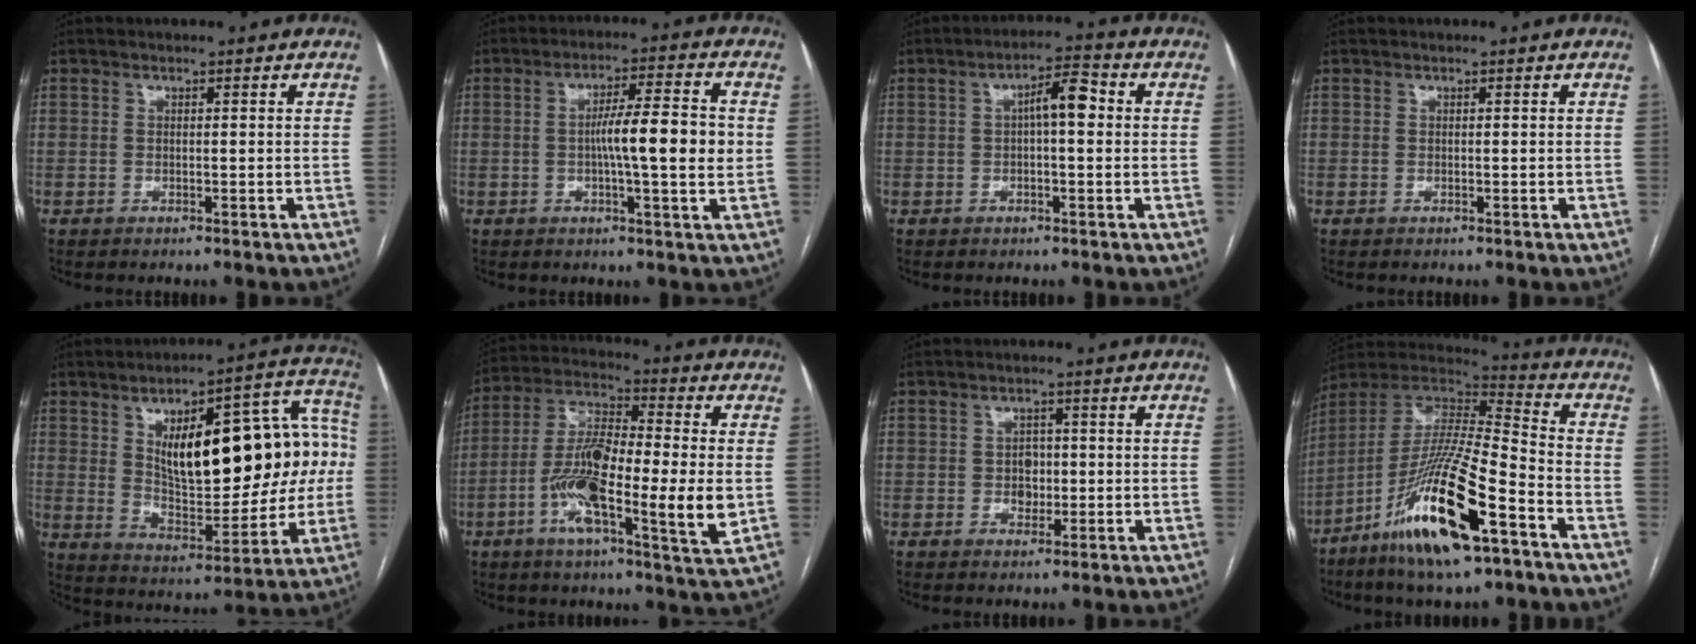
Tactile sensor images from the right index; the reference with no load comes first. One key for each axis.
{"total": 9.4, "fx": -0.1, "fy": 0.4, "fz": 9.4, "tx": -0.149, "ty": 0.010, "tz": -0.008}
{"total": 5.3, "fx": 0.6, "fy": 1.3, "fz": 5.1, "tx": -0.085, "ty": 0.021, "tz": 0.008}
{"total": 0.0}
{"total": 24.0, "fx": 3.7, "fy": 9.4, "fz": 21.8, "tx": -0.313, "ty": 0.042, "tz": 0.062}
{"total": 17.5, "fx": -3.3, "fy": 3.0, "fz": 17.0, "tx": -0.314, "ty": -0.004, "tz": -0.064}
{"total": 2.8, "fx": -0.3, "fy": 2.2, "fz": 1.6, "tx": -0.016, "ty": 0.005, "tz": -0.003}
{"total": 21.4, "fx": -11.0, "fy": 2.9, "fz": 18.1, "tx": -0.366, "ty": -0.040, "tz": -0.201}